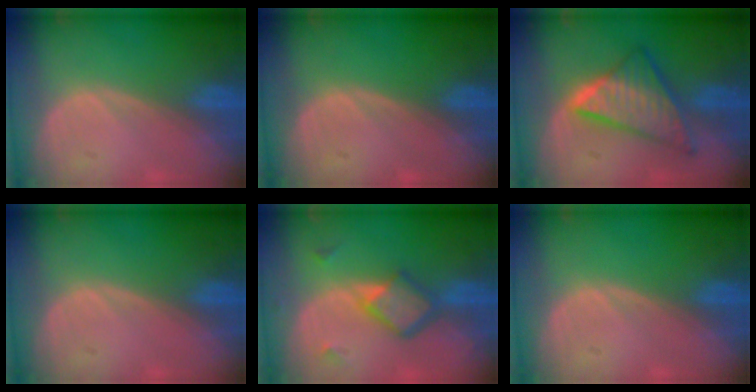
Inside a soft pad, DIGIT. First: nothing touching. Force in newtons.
{"total": 0.0}
{"total": 8.8, "press": 8.7, "slide": 0.6}
{"total": 0.0}
{"total": 5.9, "press": 5.1, "slide": 2.9}
{"total": 0.0}